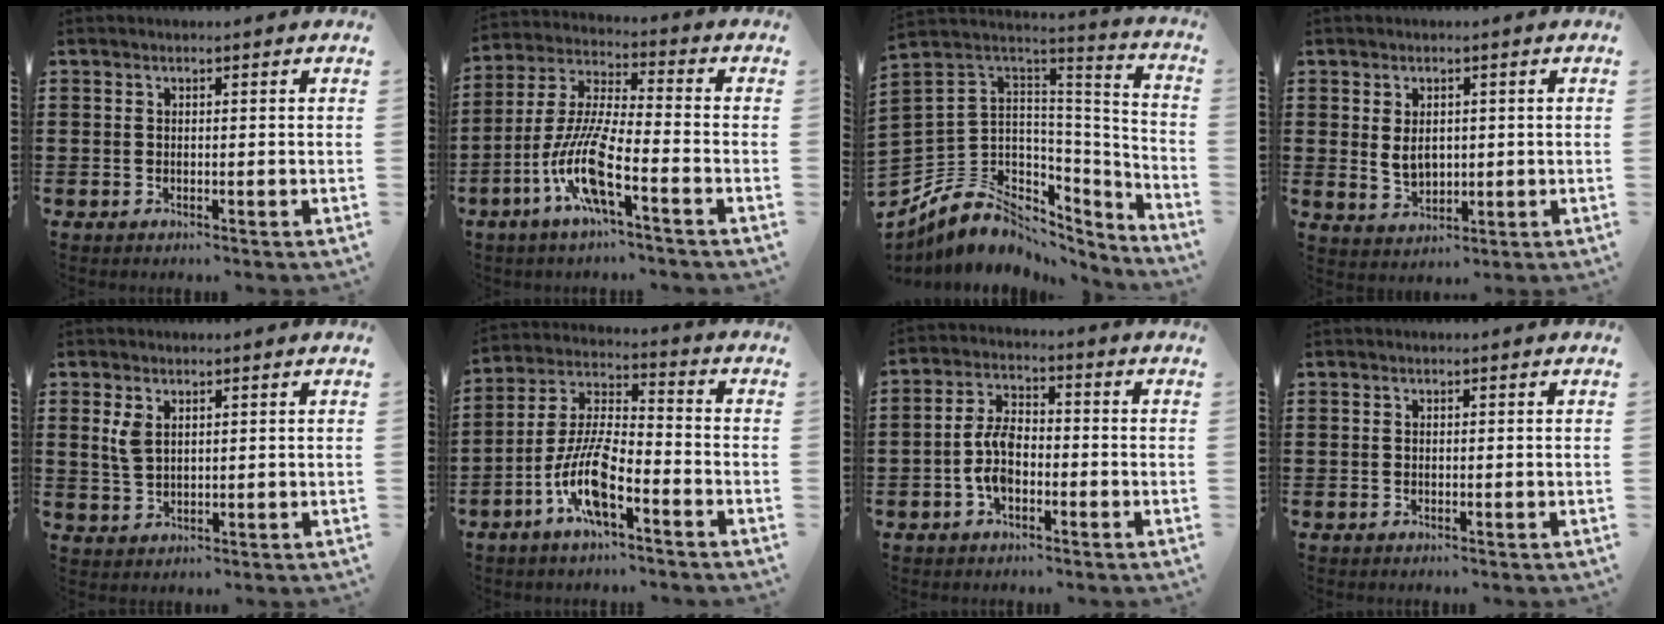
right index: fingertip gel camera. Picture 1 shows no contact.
{"total": 10.5, "force": [-5.3, 1.3, 9.0], "torque": [-0.212, -0.019, -0.107]}
{"total": 8.8, "force": [-3.2, 7.7, 3.1], "torque": [-0.103, -0.018, -0.054]}
{"total": 3.6, "force": [0.5, 2.6, 2.5], "torque": [-0.037, 0.003, 0.004]}
{"total": 3.0, "force": [1.4, 1.6, 2.0], "torque": [-0.045, 0.006, 0.026]}
{"total": 10.5, "force": [-5.2, 3.2, 8.5], "torque": [-0.200, -0.008, -0.100]}
{"total": 6.3, "force": [-1.8, 3.4, 4.9], "torque": [-0.116, 0.000, -0.038]}
{"total": 0.0}